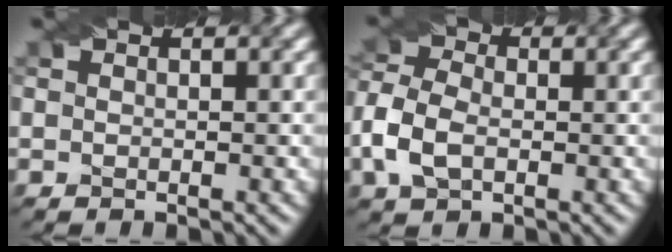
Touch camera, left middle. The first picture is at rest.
{"total": 5.1, "force": [-1.5, 3.4, 3.4], "torque": [-0.086, 0.003, -0.036]}